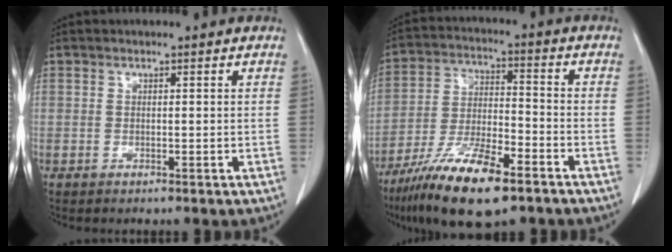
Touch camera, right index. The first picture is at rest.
{"total": 14.9, "force": [-9.7, 3.3, 10.8], "torque": [-0.207, -0.023, -0.173]}